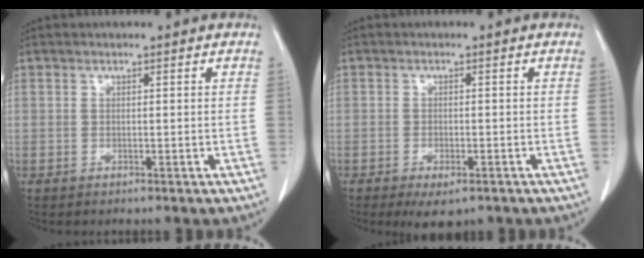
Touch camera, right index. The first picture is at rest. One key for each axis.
{"total": 4.2, "fx": -2.6, "fy": 1.6, "fz": 2.9, "tx": -0.042, "ty": -0.005, "tz": -0.033}